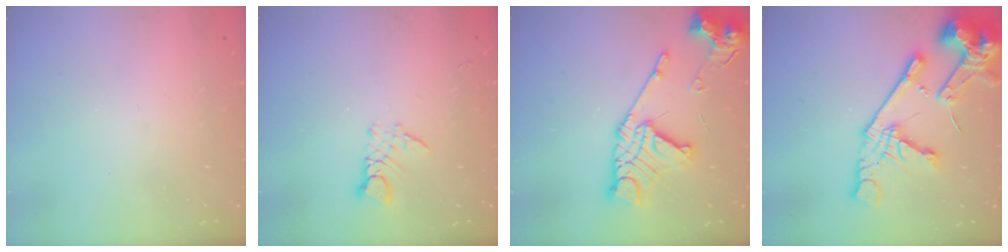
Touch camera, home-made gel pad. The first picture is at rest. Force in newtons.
{"total": 3.9, "press": 3.9, "slide": 0.3}
{"total": 18.5, "press": 18.4, "slide": 2.1}
{"total": 21.1, "press": 21.0, "slide": 2.3}